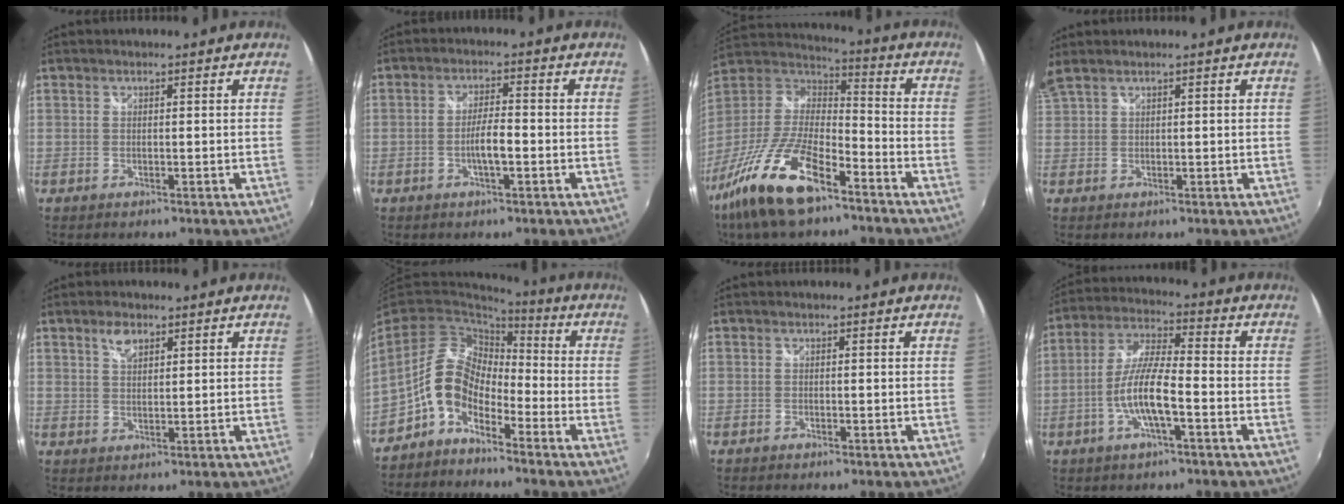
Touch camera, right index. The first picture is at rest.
{"total": 4.3, "force": [-1.5, 0.7, 3.9], "torque": [-0.075, 0.002, -0.027]}
{"total": 20.2, "force": [-12.5, 6.6, 14.3], "torque": [-0.302, -0.034, -0.240]}
{"total": 3.9, "force": [2.6, 1.3, 2.5], "torque": [-0.054, 0.013, 0.059]}
{"total": 3.4, "force": [2.0, 1.7, 2.1], "torque": [-0.036, 0.005, 0.036]}
{"total": 9.1, "force": [-4.8, 5.5, 5.5], "torque": [-0.107, 0.018, -0.103]}
{"total": 0.7, "force": [-0.7, 0.2, 0.1], "torque": [-0.006, -0.004, -0.015]}
{"total": 9.8, "force": [-3.5, 1.7, 8.9], "torque": [-0.186, 0.002, -0.067]}